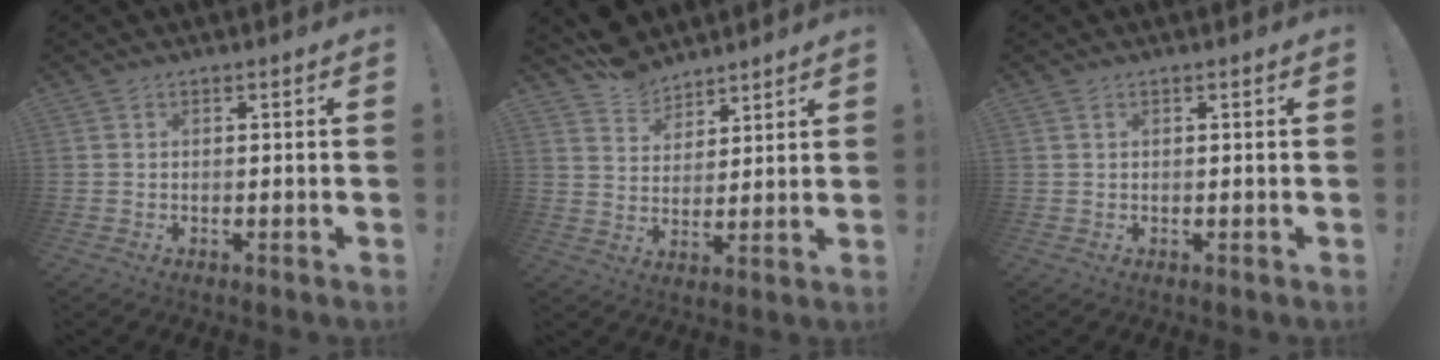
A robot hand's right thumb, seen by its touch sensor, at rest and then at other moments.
{"total": 8.9, "force": [7.4, 4.6, 1.4], "torque": [-0.030, -0.056, 0.144]}
{"total": 0.6, "force": [0.3, 0.2, 0.4], "torque": [-0.002, -0.002, 0.004]}